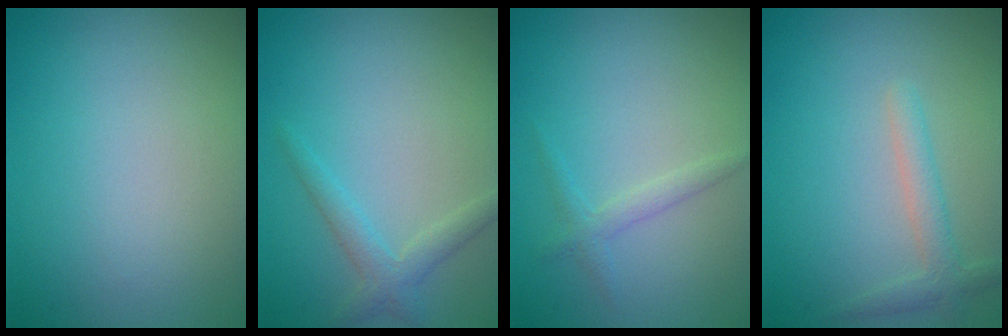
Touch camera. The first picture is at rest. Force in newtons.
{"total": 2.0, "press": 2.0, "slide": 0.2}
{"total": 1.3, "press": 1.3, "slide": 0.1}
{"total": 2.0, "press": 2.0, "slide": 0.1}